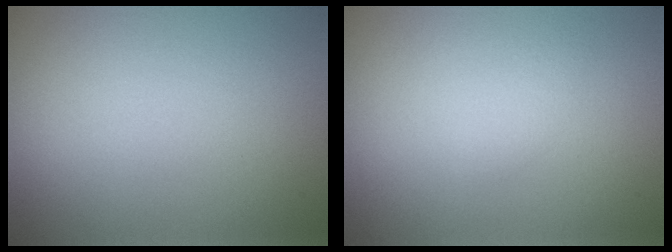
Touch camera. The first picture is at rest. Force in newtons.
{"total": 1.0, "press": 1.0, "slide": 0.0}